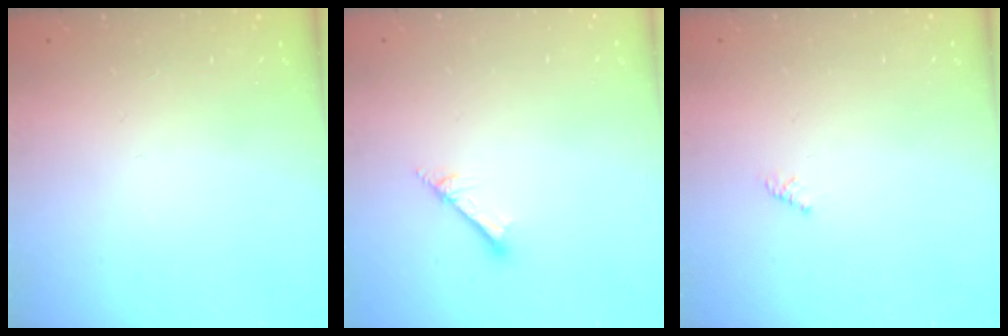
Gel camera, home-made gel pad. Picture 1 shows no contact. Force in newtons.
{"total": 3.1, "press": 3.1, "slide": 0.0}
{"total": 1.5, "press": 1.4, "slide": 0.4}